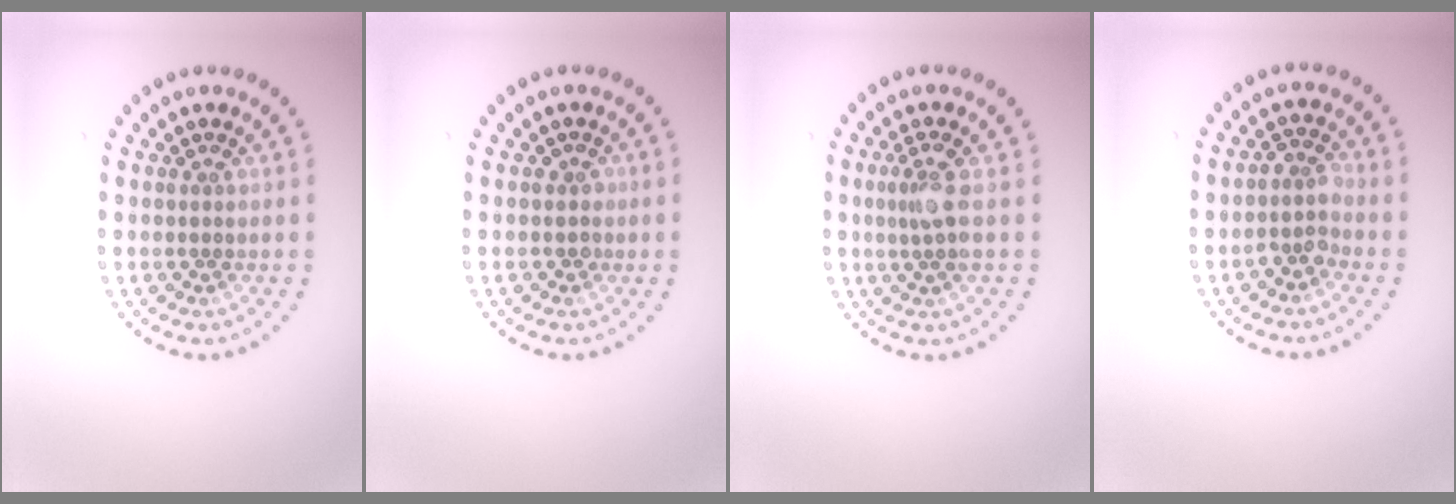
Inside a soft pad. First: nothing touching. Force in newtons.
{"total": 0.7, "press": 0.5, "slide": 0.5}
{"total": 2.1, "press": 1.8, "slide": 1.1}
{"total": 2.2, "press": 1.7, "slide": 1.4}